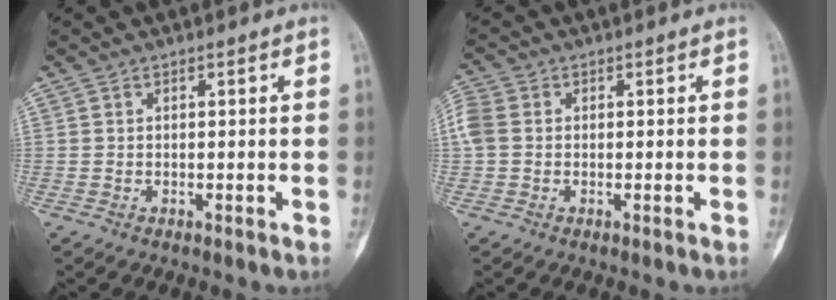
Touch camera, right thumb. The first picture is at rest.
{"total": 4.6, "force": [0.1, 3.6, 2.8], "torque": [-0.078, 0.011, -0.004]}